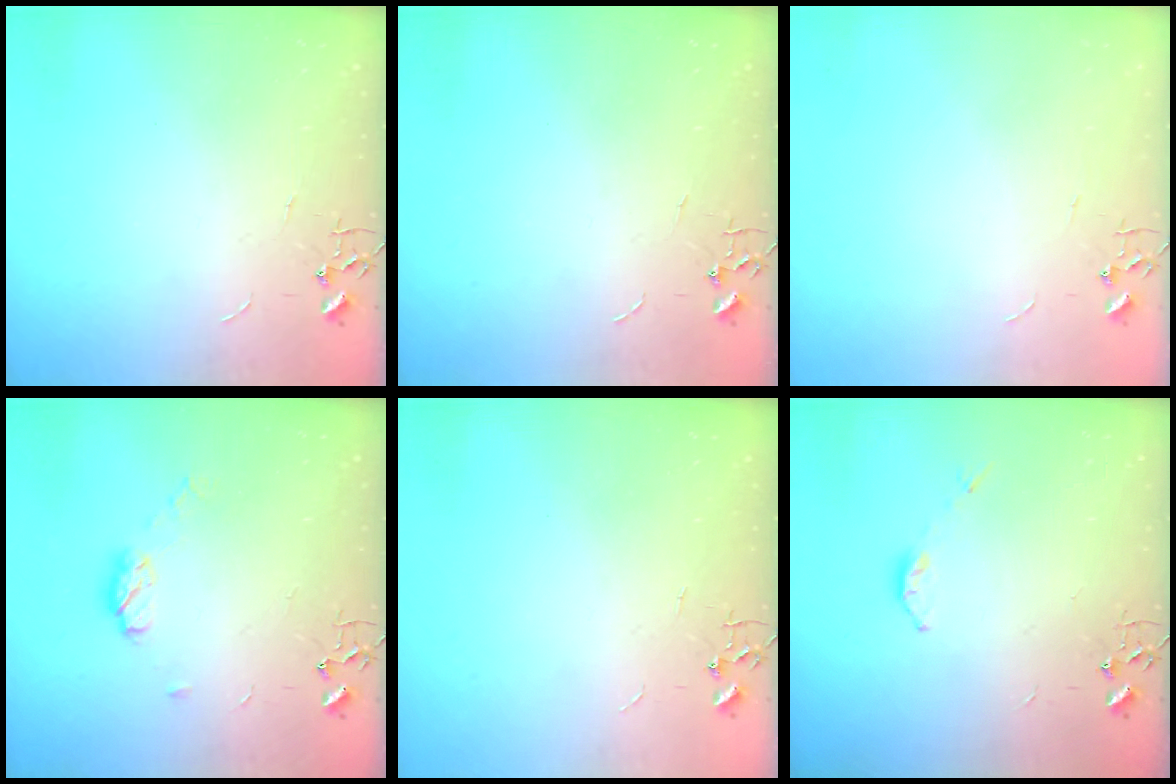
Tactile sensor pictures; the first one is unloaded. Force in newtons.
{"total": 0.0}
{"total": 0.0}
{"total": 7.2, "press": 7.2, "slide": 0.4}
{"total": 0.0}
{"total": 3.4, "press": 3.4, "slide": 0.4}